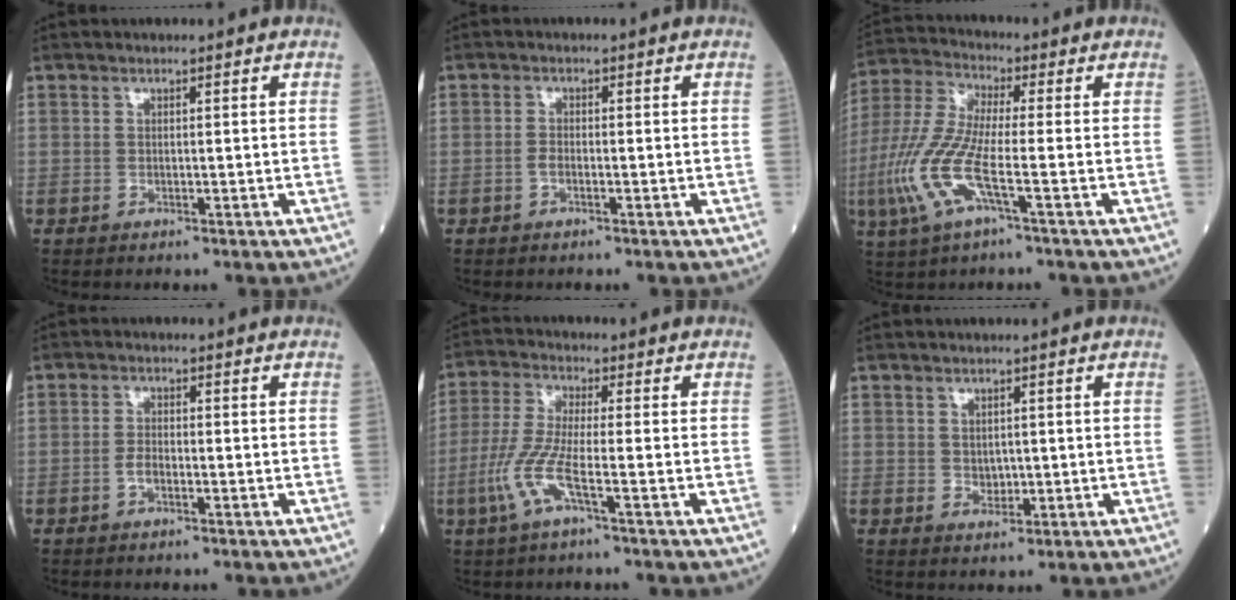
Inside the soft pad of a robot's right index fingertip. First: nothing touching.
{"total": 1.2, "force": [-0.4, 0.5, 1.0], "torque": [-0.018, 0.002, -0.006]}
{"total": 10.9, "force": [-3.3, 1.5, 10.3], "torque": [-0.238, -0.004, -0.072]}
{"total": 2.0, "force": [-0.7, 0.9, 1.6], "torque": [-0.029, 0.004, -0.011]}
{"total": 6.8, "force": [-2.5, 0.2, 6.3], "torque": [-0.143, -0.004, -0.058]}
{"total": 2.0, "force": [0.2, 1.6, 1.2], "torque": [-0.017, -0.002, 0.007]}